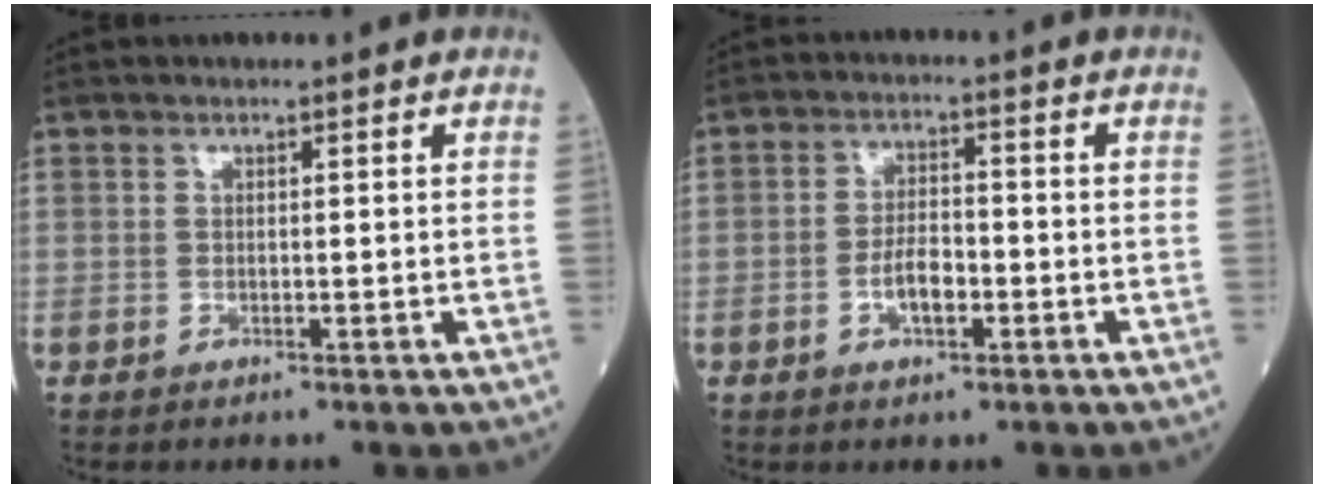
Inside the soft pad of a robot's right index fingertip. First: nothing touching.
{"total": 4.6, "force": [-1.6, 1.9, 3.9], "torque": [-0.074, 0.005, -0.030]}